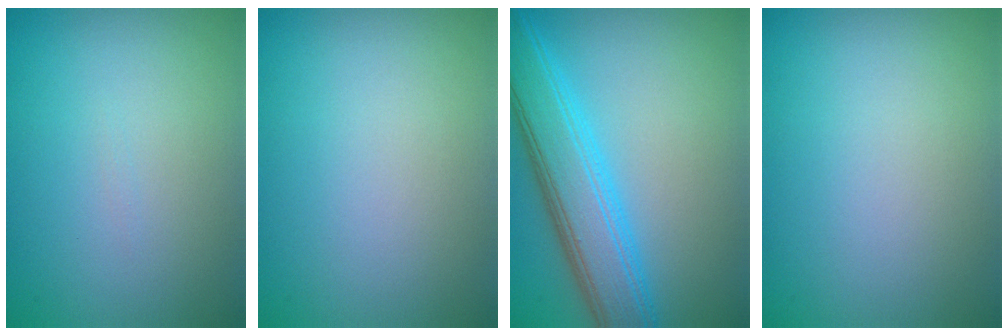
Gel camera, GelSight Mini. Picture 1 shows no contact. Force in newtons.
{"total": 0.0}
{"total": 6.9, "press": 6.9, "slide": 0.1}
{"total": 0.0}